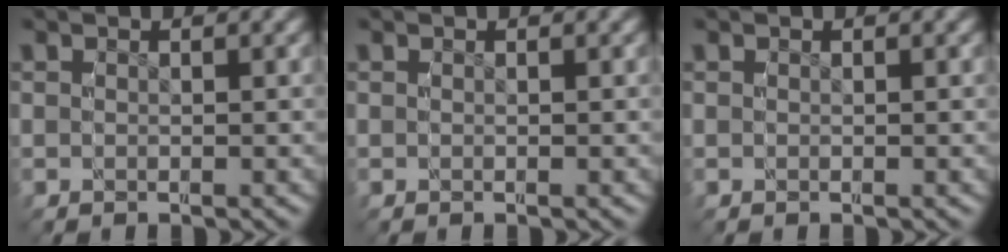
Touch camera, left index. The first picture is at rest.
{"total": 0.0}
{"total": 0.0}